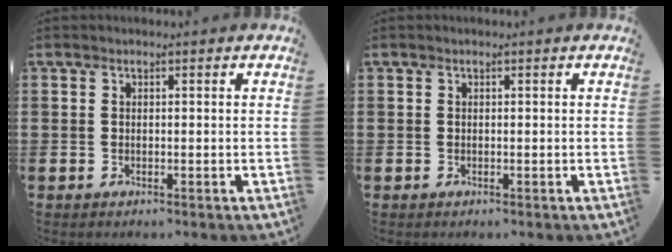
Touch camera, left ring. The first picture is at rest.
{"total": 0.0}